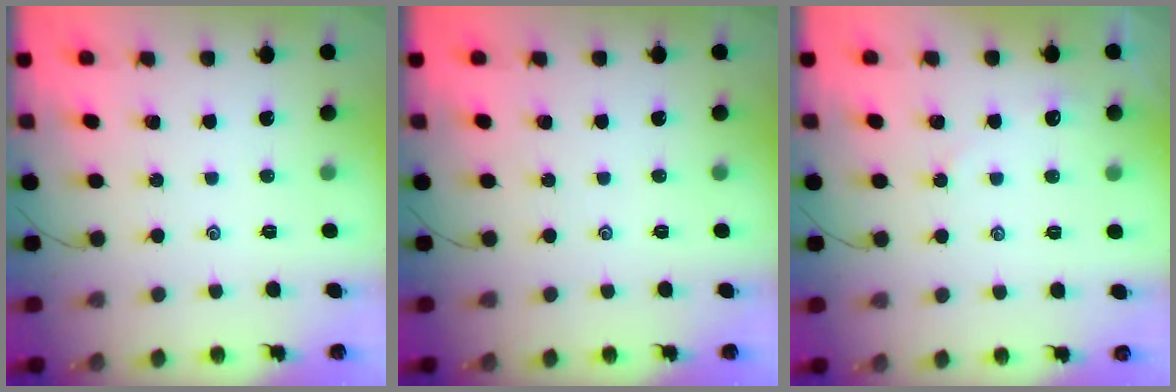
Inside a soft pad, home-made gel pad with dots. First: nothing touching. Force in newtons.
{"total": 0.0}
{"total": 1.8, "press": 1.8, "slide": 0.4}